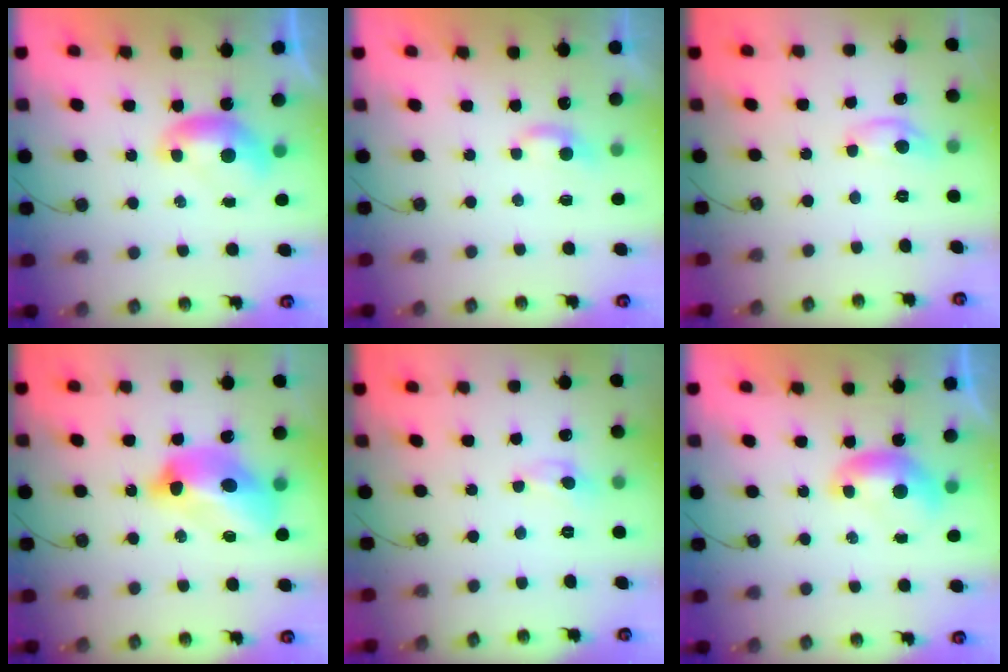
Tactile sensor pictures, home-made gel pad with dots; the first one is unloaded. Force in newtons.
{"total": 1.7, "press": 1.7, "slide": 0.4}
{"total": 2.6, "press": 2.6, "slide": 0.2}
{"total": 12.6, "press": 12.5, "slide": 1.5}
{"total": 0.0}
{"total": 0.0}